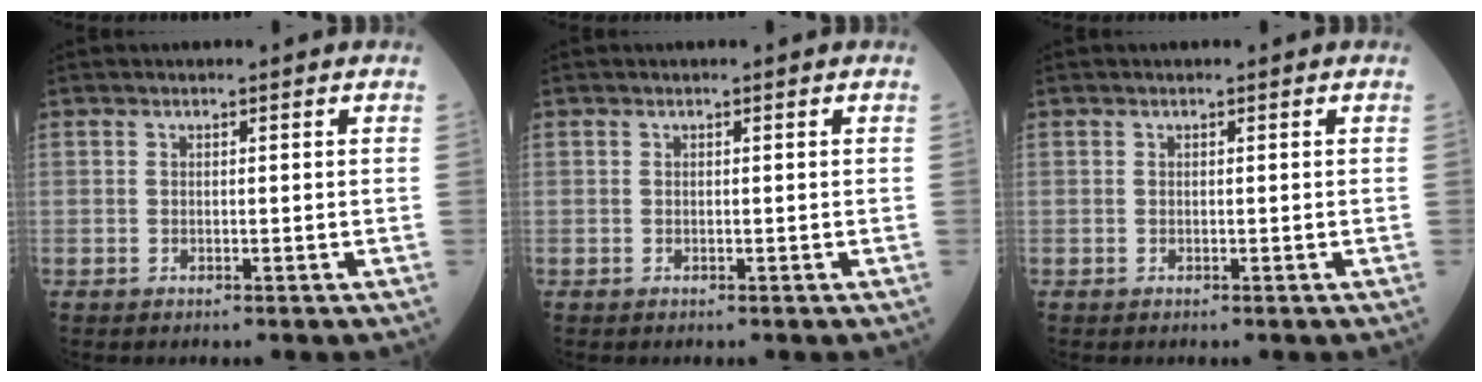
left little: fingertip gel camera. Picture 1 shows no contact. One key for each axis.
{"total": 0.0}
{"total": 0.0}